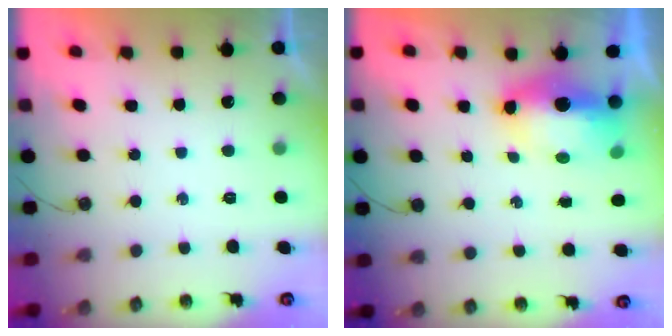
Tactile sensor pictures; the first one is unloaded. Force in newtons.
{"total": 8.5, "press": 8.4, "slide": 1.4}